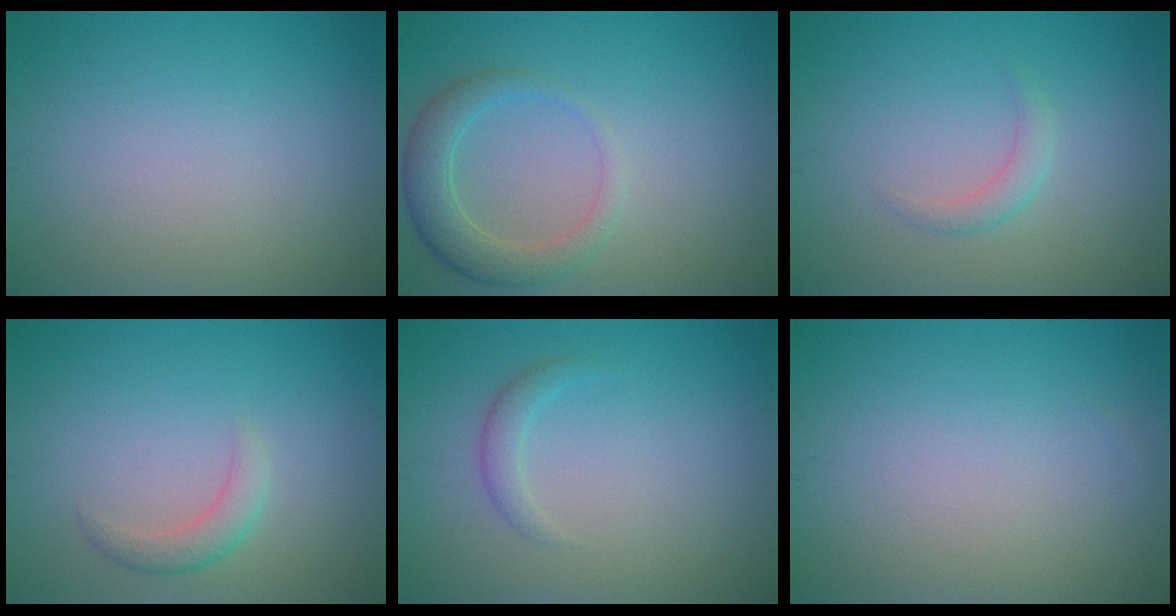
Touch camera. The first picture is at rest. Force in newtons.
{"total": 3.6, "press": 3.5, "slide": 0.5}
{"total": 1.4, "press": 1.4, "slide": 0.1}
{"total": 1.9, "press": 1.9, "slide": 0.1}
{"total": 1.4, "press": 1.4, "slide": 0.1}
{"total": 0.0}